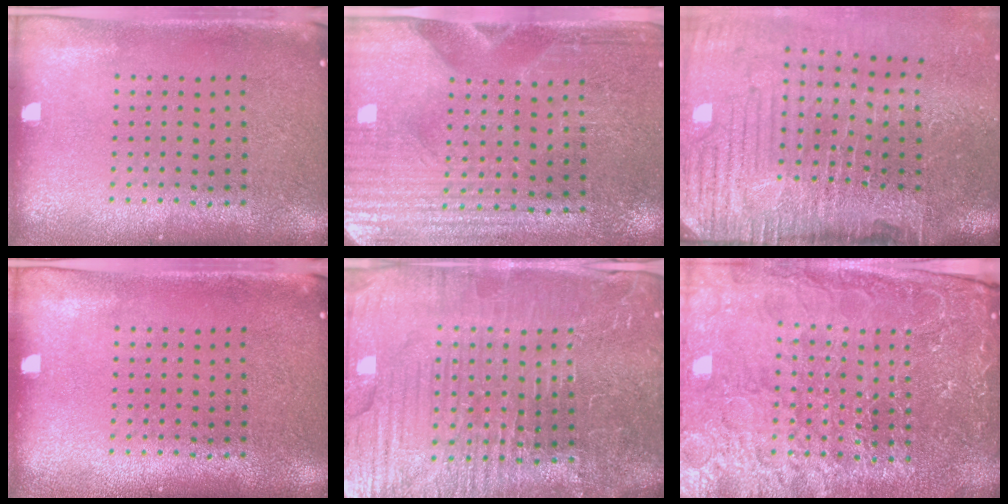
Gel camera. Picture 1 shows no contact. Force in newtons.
{"total": 3.5, "press": 3.3, "slide": 1.1}
{"total": 5.1, "press": 4.2, "slide": 2.9}
{"total": 0.0}
{"total": 5.9, "press": 5.4, "slide": 2.4}
{"total": 4.9, "press": 4.6, "slide": 1.7}